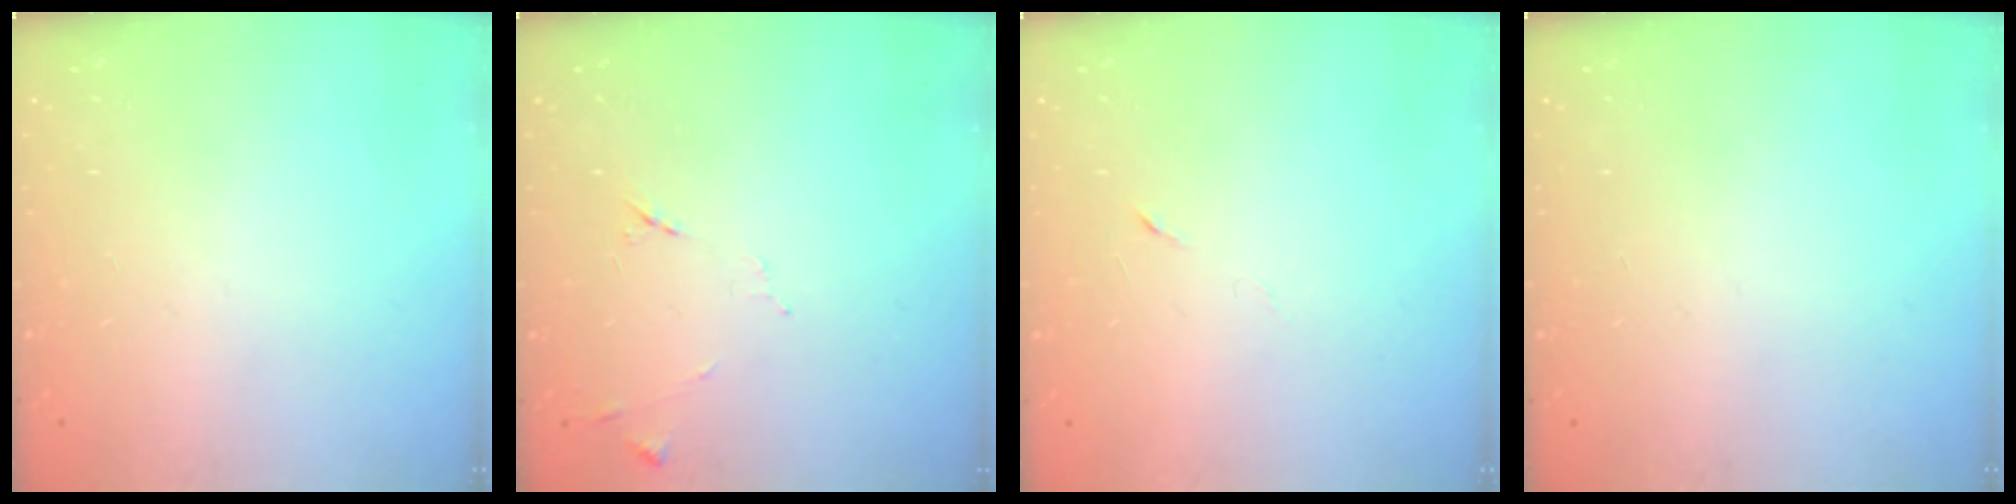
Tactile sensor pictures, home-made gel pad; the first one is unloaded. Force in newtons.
{"total": 7.1, "press": 7.1, "slide": 0.7}
{"total": 2.9, "press": 2.7, "slide": 1.0}
{"total": 0.0}